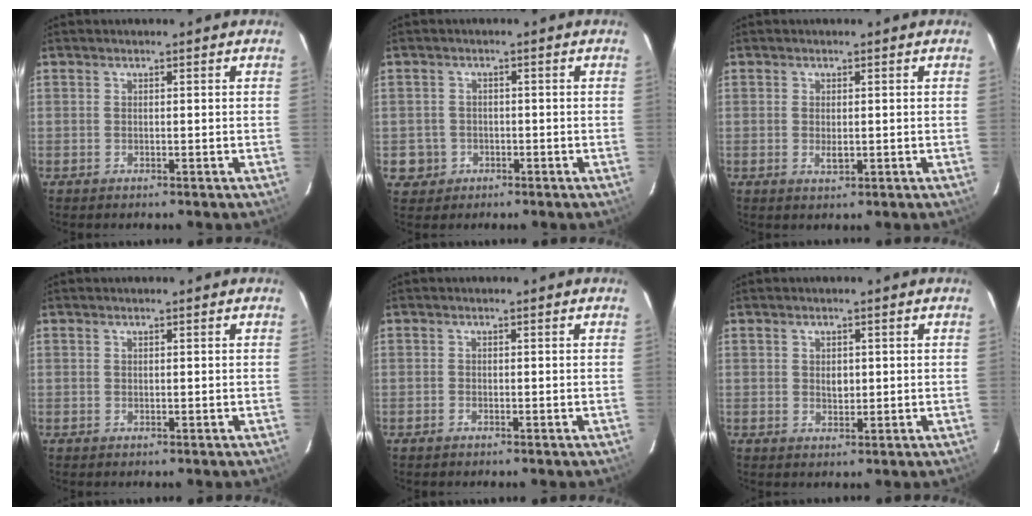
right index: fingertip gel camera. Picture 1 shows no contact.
{"total": 4.5, "force": [-1.2, 4.3, 0.4], "torque": [-0.018, 0.019, -0.011]}
{"total": 1.9, "force": [-0.3, 0.9, 1.7], "torque": [-0.031, -0.003, -0.002]}
{"total": 0.0}
{"total": 0.6, "force": [-0.5, 0.3, 0.0], "torque": [-0.003, 0.001, -0.010]}
{"total": 2.2, "force": [0.3, 1.7, 1.4], "torque": [-0.021, 0.002, 0.007]}